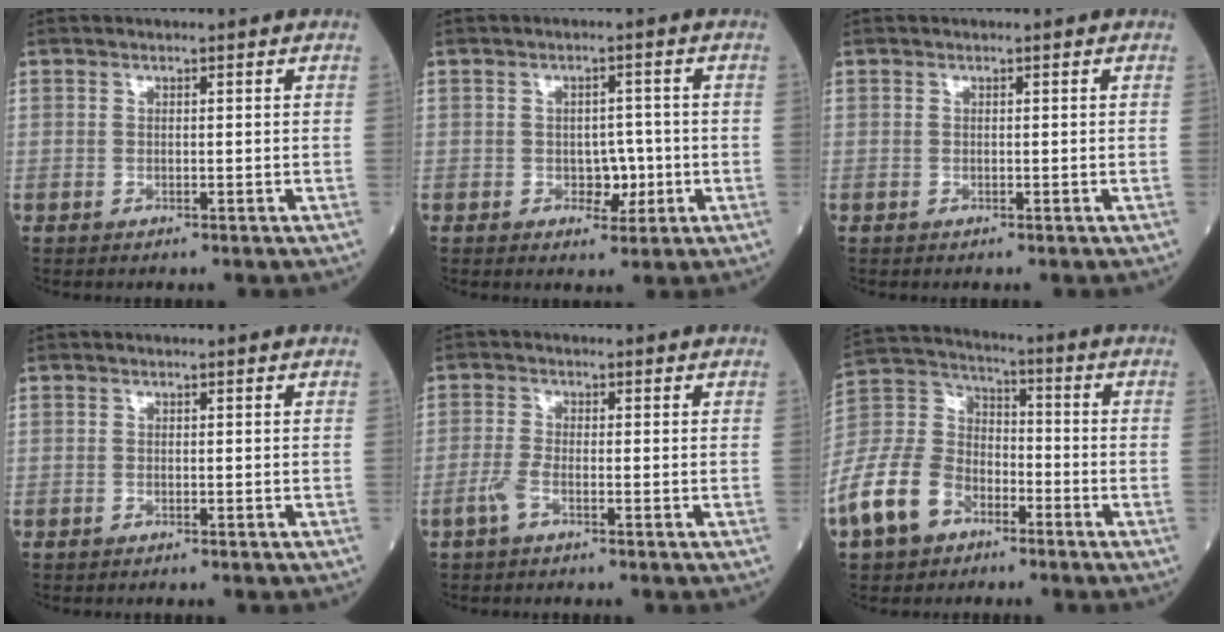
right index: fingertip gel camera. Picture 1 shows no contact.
{"total": 3.4, "force": [-0.7, 2.2, 2.5], "torque": [-0.025, 0.005, -0.002]}
{"total": 0.0}
{"total": 0.5, "force": [-0.5, 0.0, 0.2], "torque": [-0.005, -0.001, -0.009]}
{"total": 2.1, "force": [-1.1, 0.3, 1.7], "torque": [-0.042, -0.002, -0.029]}
{"total": 13.0, "force": [-7.2, 8.4, 6.8], "torque": [-0.178, 0.007, -0.143]}